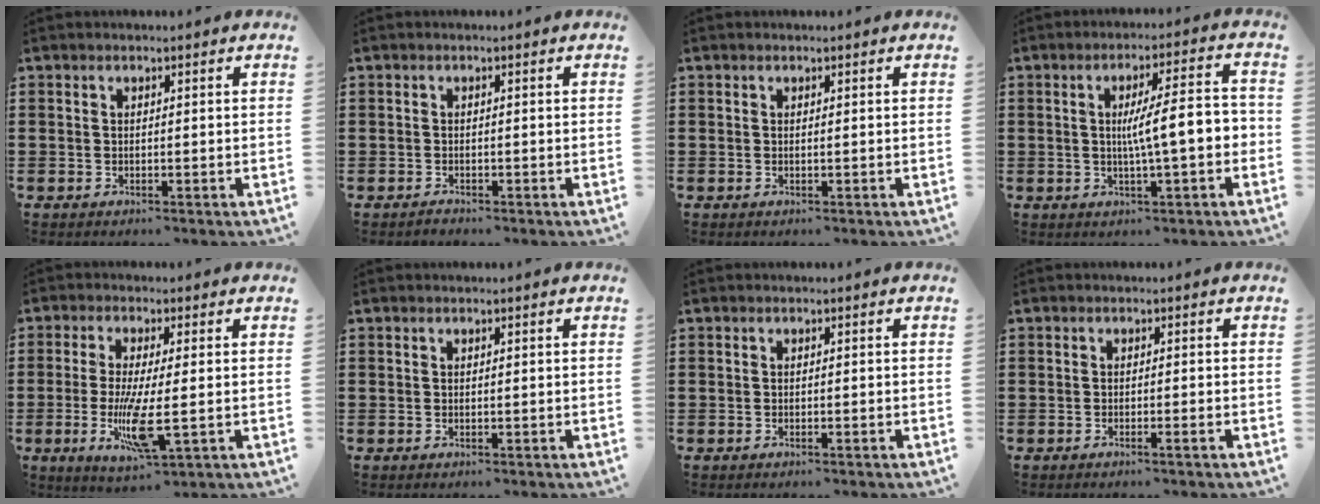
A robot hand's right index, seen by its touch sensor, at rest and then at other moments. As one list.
[{"total": 0.8, "force": [-0.7, 0.3, 0.0], "torque": [-0.001, 0.002, -0.016]}, {"total": 0.0}, {"total": 7.8, "force": [-0.5, 1.2, 7.7], "torque": [-0.130, 0.001, -0.016]}, {"total": 8.2, "force": [-1.7, 1.4, 7.9], "torque": [-0.165, -0.025, -0.033]}, {"total": 0.0}, {"total": 0.0}, {"total": 1.0, "force": [-0.7, -0.2, 0.7], "torque": [-0.013, -0.003, -0.014]}]